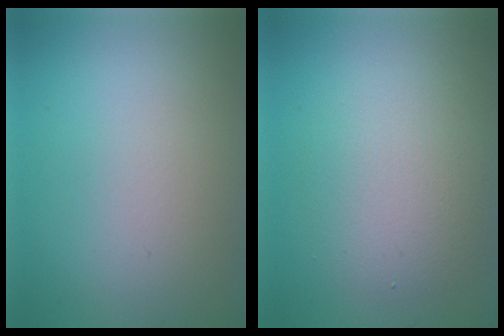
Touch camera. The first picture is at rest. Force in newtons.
{"total": 4.0, "press": 4.0, "slide": 0.2}